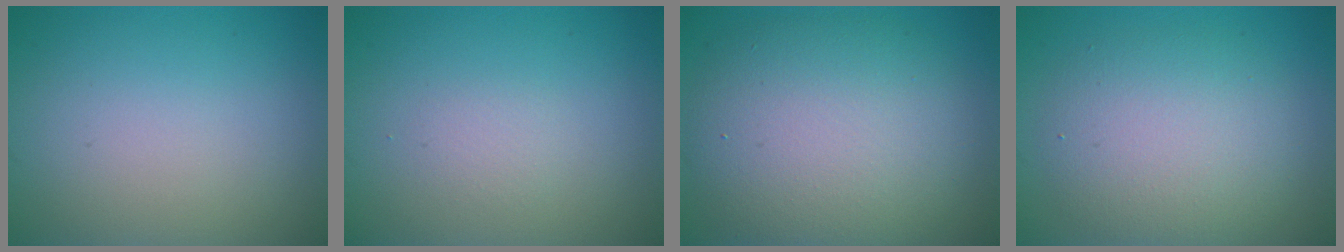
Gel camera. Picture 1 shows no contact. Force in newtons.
{"total": 0.9, "press": 0.9, "slide": 0.0}
{"total": 9.3, "press": 9.3, "slide": 0.5}
{"total": 5.5, "press": 5.5, "slide": 0.5}